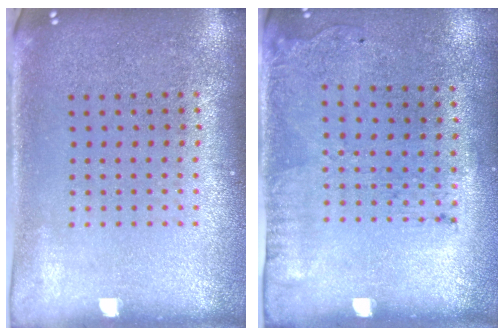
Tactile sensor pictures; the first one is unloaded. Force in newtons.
{"total": 1.7, "press": 1.1, "slide": 1.3}